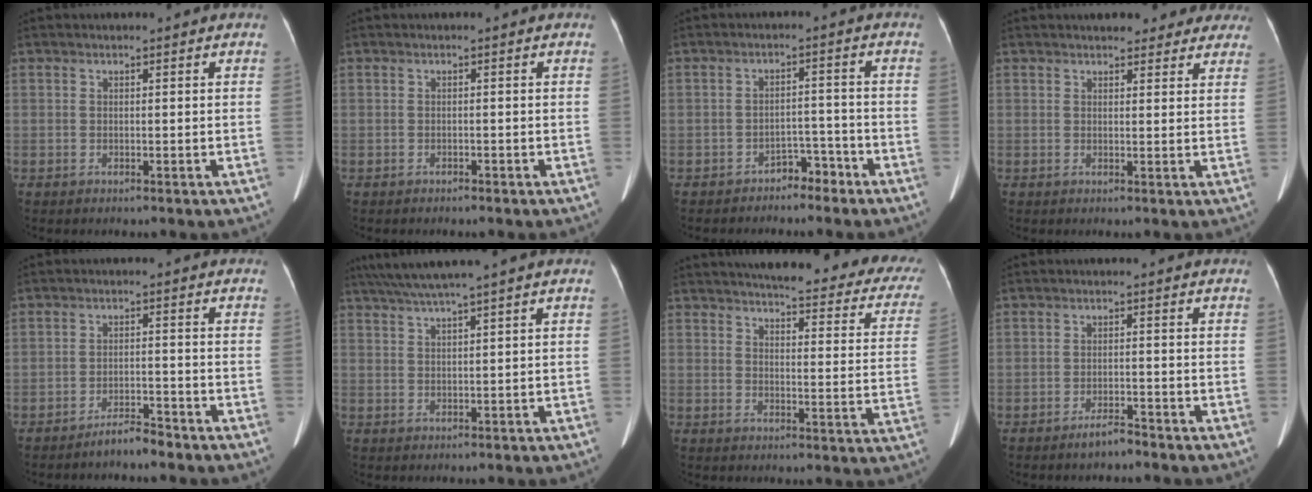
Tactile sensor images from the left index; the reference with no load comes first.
{"total": 0.6, "force": [-0.5, 0.2, 0.1], "torque": [-0.009, -0.001, -0.011]}
{"total": 3.5, "force": [-3.0, 1.5, 1.0], "torque": [-0.013, 0.009, -0.047]}
{"total": 10.6, "force": [9.3, 3.6, 3.8], "torque": [-0.015, 0.013, 0.095]}
{"total": 3.3, "force": [-3.1, 0.3, 1.2], "torque": [-0.023, -0.005, -0.057]}
{"total": 5.3, "force": [4.0, -1.4, 3.2], "torque": [-0.063, 0.017, 0.078]}
{"total": 26.2, "force": [22.6, 5.0, 12.2], "torque": [-0.146, -0.048, 0.241]}
{"total": 2.6, "force": [-2.3, 0.4, 1.2], "torque": [-0.025, -0.003, -0.041]}